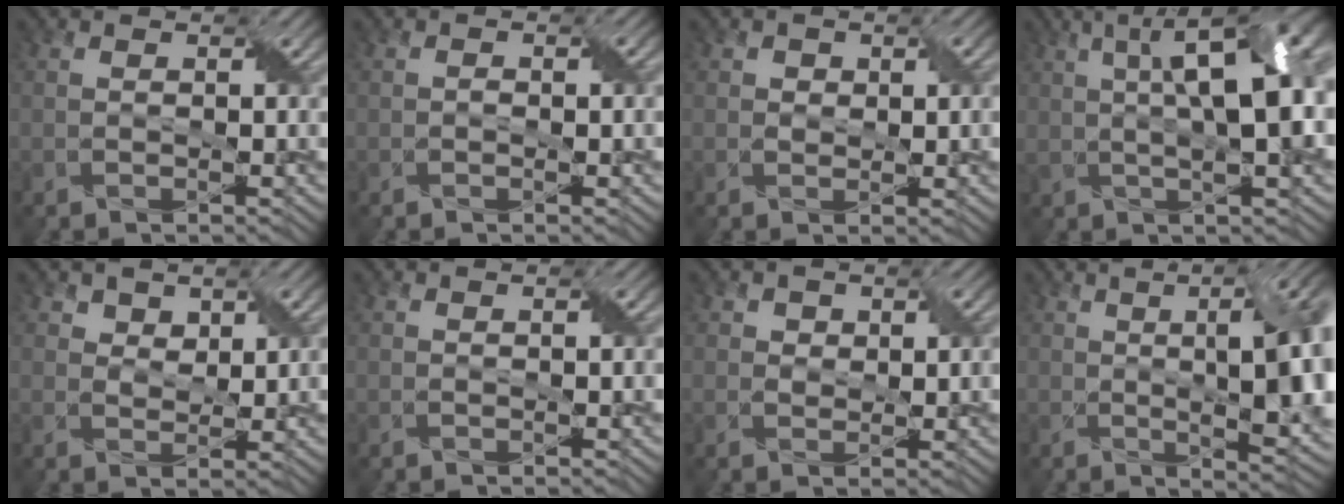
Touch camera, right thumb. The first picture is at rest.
{"total": 1.2, "force": [-0.1, 0.7, 1.0], "torque": [-0.014, 0.001, -0.002]}
{"total": 1.9, "force": [0.5, 1.5, 1.1], "torque": [-0.019, -0.001, 0.007]}
{"total": 12.9, "force": [2.3, 4.4, 11.9], "torque": [-0.168, 0.022, 0.023]}
{"total": 2.9, "force": [1.7, 1.9, 1.4], "torque": [-0.035, -0.003, 0.027]}
{"total": 0.0}
{"total": 2.2, "force": [0.8, 1.7, 1.1], "torque": [-0.022, -0.001, 0.012]}
{"total": 16.1, "force": [1.6, 6.1, 14.8], "torque": [-0.172, 0.024, 0.025]}